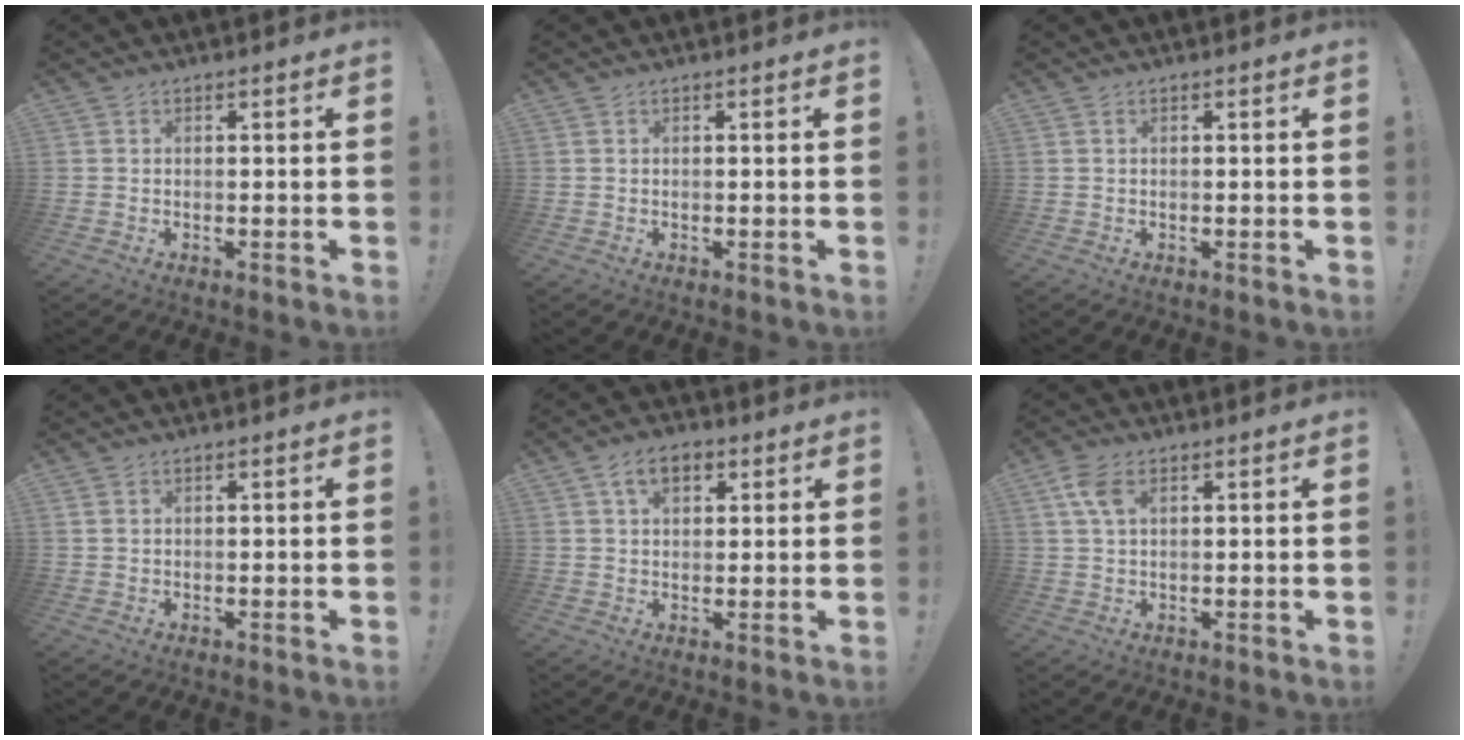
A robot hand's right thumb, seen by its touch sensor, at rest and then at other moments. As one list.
[{"total": 0.0}, {"total": 0.0}, {"total": 0.9, "force": [0.4, 0.7, 0.2], "torque": [-0.001, 0.000, 0.008]}, {"total": 7.4, "force": [3.1, 4.7, 4.7], "torque": [-0.070, 0.006, 0.056]}, {"total": 5.8, "force": [2.2, 3.1, 4.3], "torque": [-0.083, -0.003, 0.041]}]